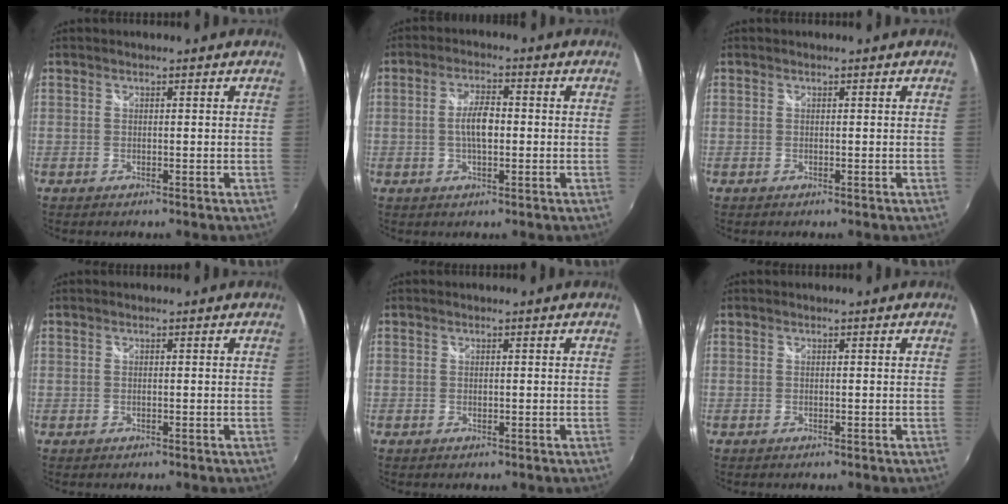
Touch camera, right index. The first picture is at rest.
{"total": 5.3, "force": [-0.4, 2.1, 4.9], "torque": [-0.091, 0.006, -0.007]}
{"total": 0.0}
{"total": 0.0}
{"total": 0.0}
{"total": 0.0}